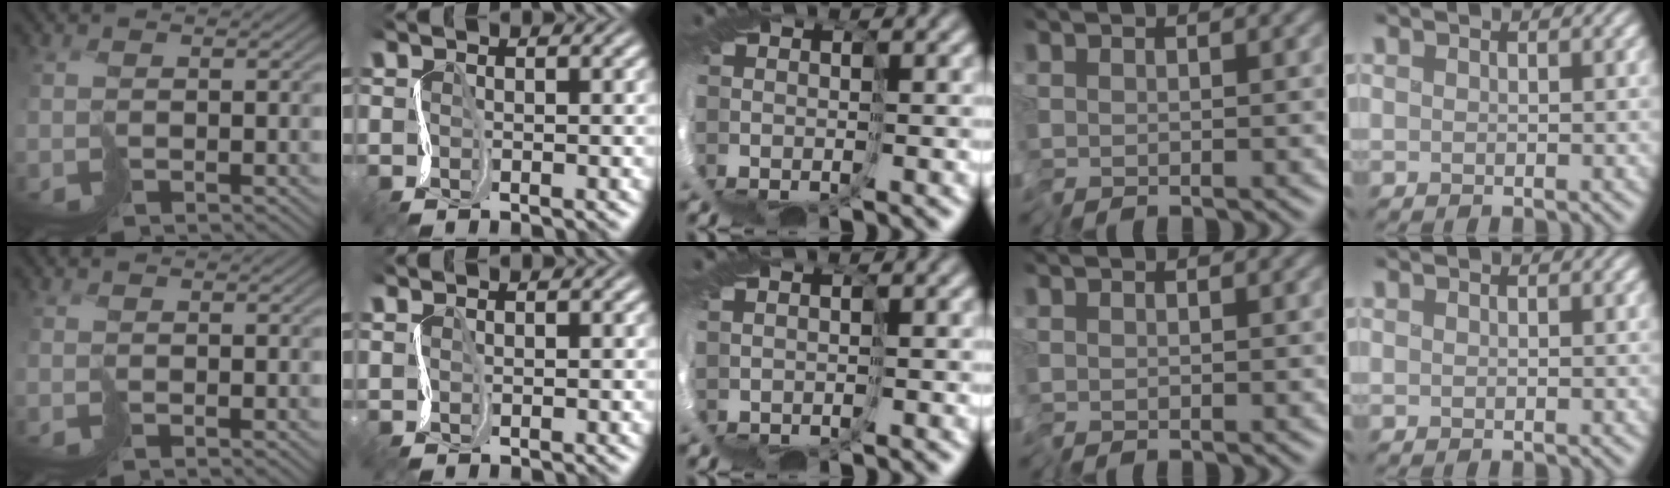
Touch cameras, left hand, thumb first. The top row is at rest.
{"thumb": {"total": 0.5, "force": [0.2, -0.3, -0.4], "torque": [0.009, 0.002, 0.003]}, "index": {"total": 1.1, "force": [1.0, 0.0, -0.5], "torque": [0.012, 0.000, 0.021]}, "middle": {"total": 2.6, "force": [1.2, -1.5, -1.7], "torque": [0.034, -0.005, 0.024]}}